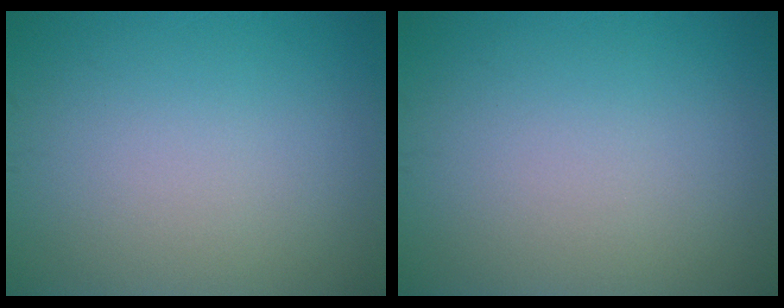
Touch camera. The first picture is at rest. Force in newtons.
{"total": 0.0}